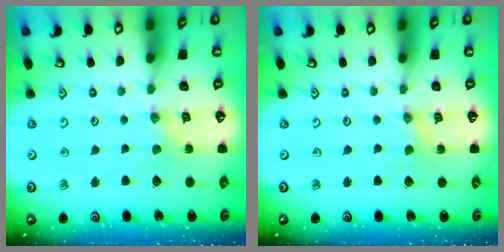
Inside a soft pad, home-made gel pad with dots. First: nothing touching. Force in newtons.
{"total": 1.0, "press": 1.0, "slide": 0.1}